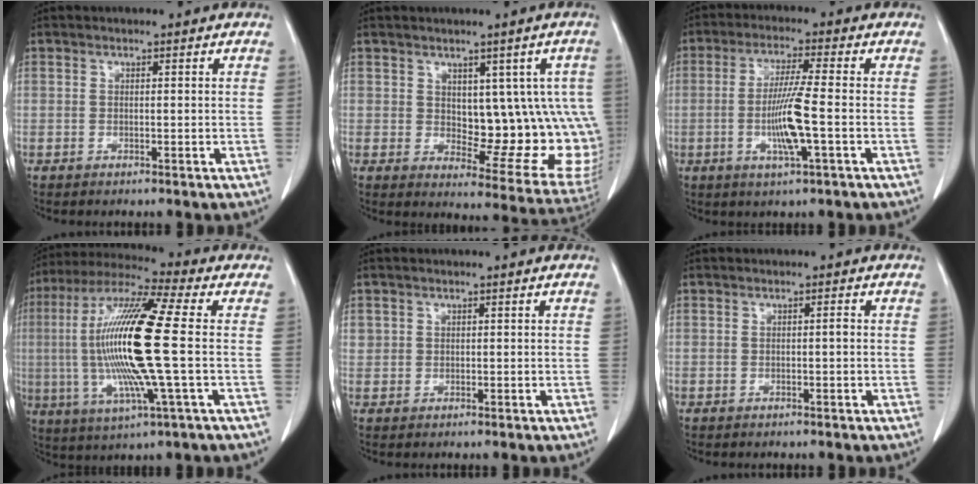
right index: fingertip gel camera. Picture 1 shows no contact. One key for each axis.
{"total": 13.7, "fx": 1.6, "fy": 7.1, "fz": 11.7, "tx": -0.123, "ty": 0.003, "tz": 0.036}
{"total": 8.1, "fx": -1.7, "fy": -0.2, "fz": 7.9, "tx": -0.156, "ty": -0.008, "tz": -0.034}
{"total": 18.8, "fx": -0.5, "fy": 0.6, "fz": 18.8, "tx": -0.390, "ty": -0.001, "tz": -0.018}
{"total": 1.4, "fx": 0.5, "fy": 1.3, "fz": 0.1, "tx": 0.011, "ty": 0.008, "tz": 0.008}
{"total": 0.6, "fx": -0.1, "fy": 0.0, "fz": 0.6, "tx": -0.011, "ty": 0.001, "tz": -0.001}